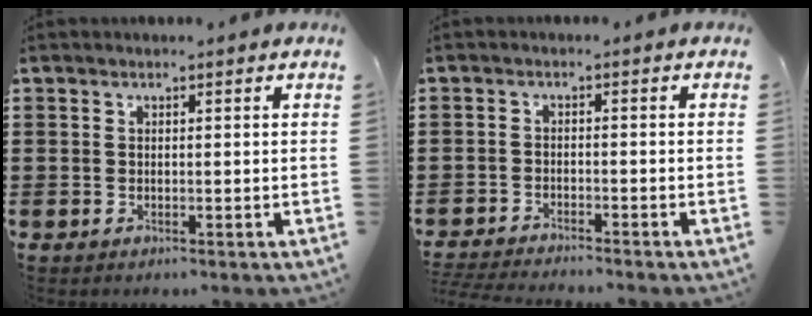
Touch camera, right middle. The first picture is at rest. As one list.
[{"total": 2.7, "force": [-2.7, -0.2, 0.2], "torque": [-0.014, -0.006, -0.058]}]